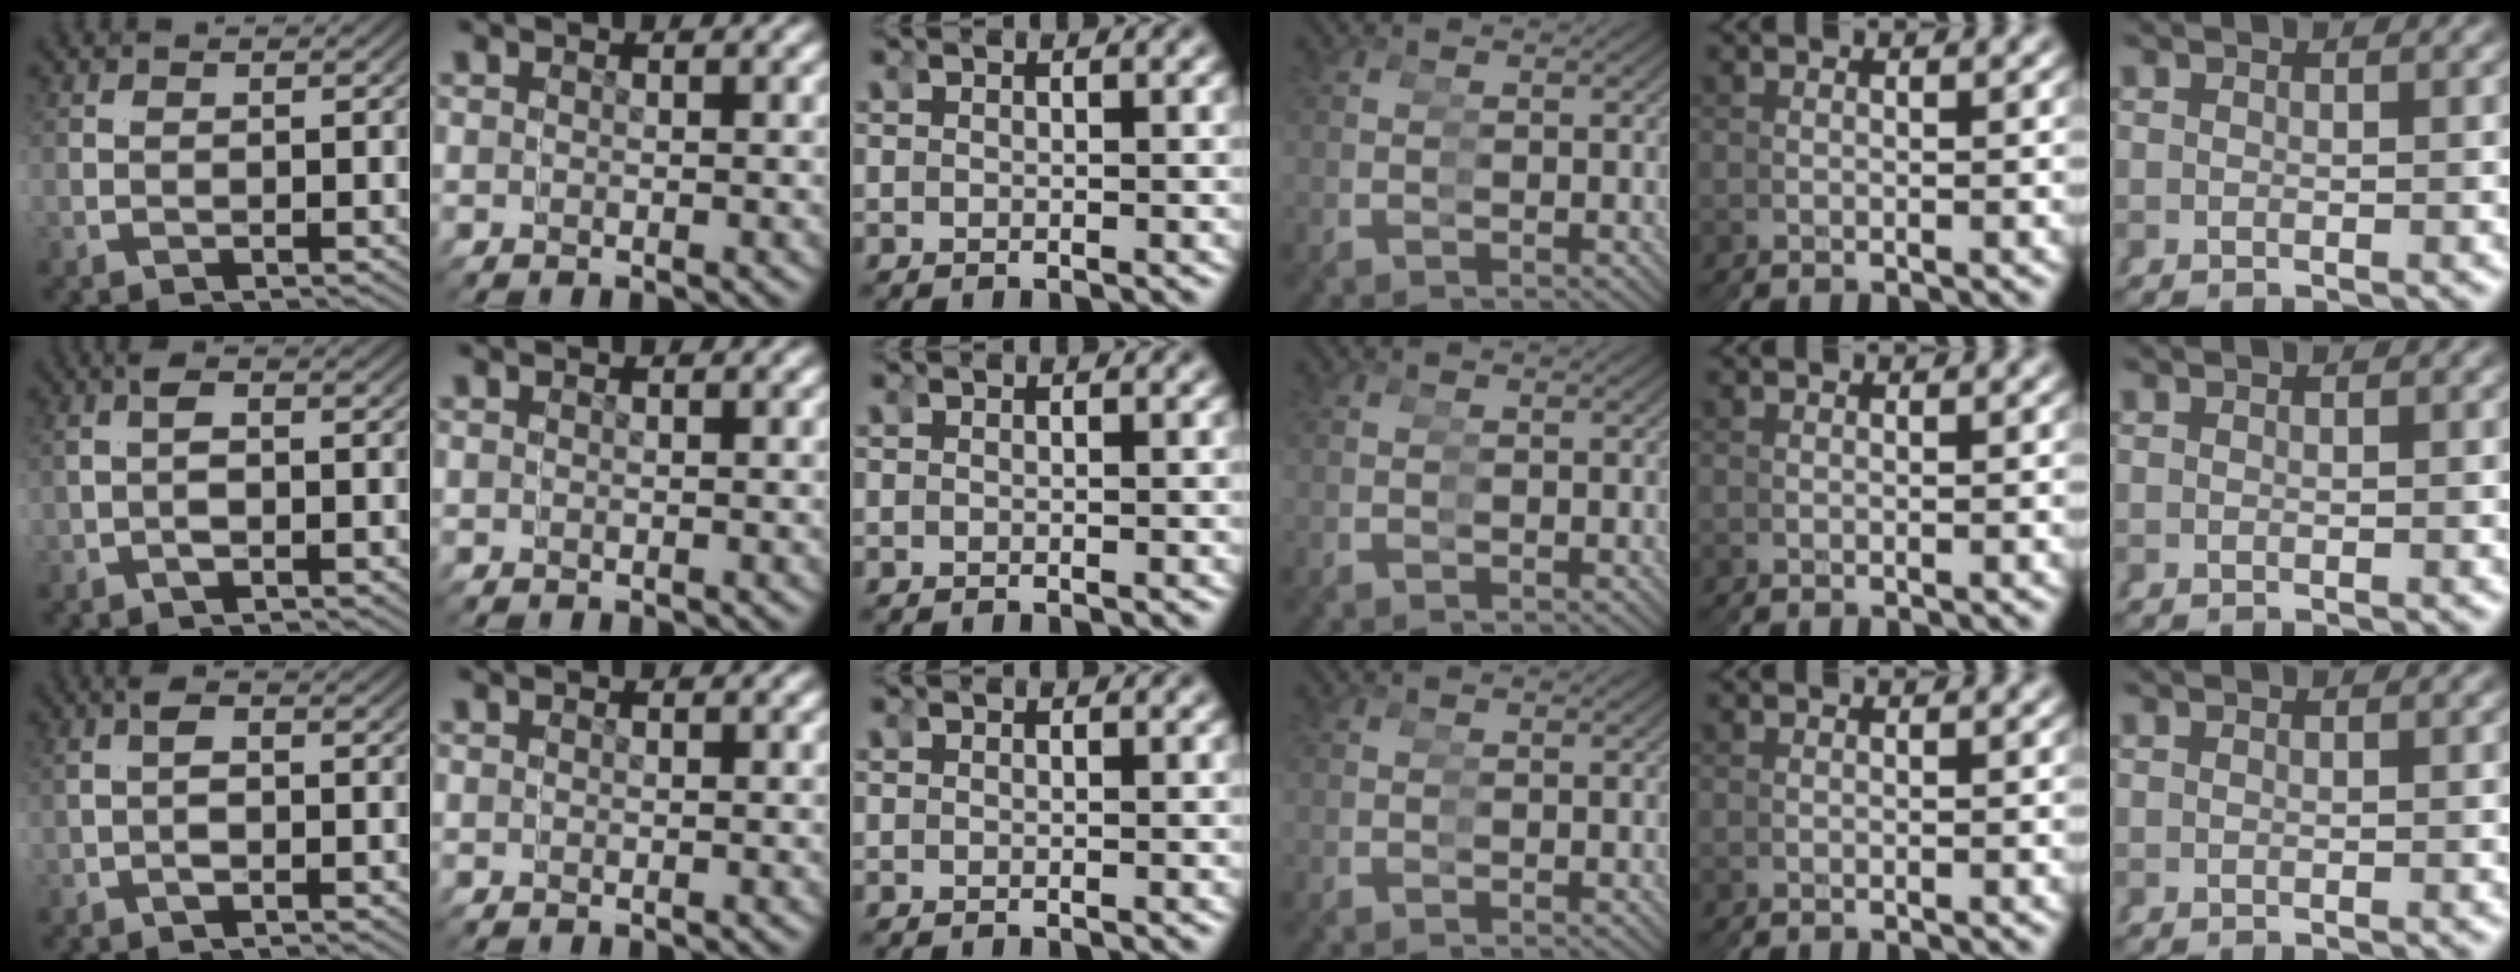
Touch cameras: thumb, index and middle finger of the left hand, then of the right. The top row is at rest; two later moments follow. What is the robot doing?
{"motion": "grasp_and_lifting", "object": "pipette"}